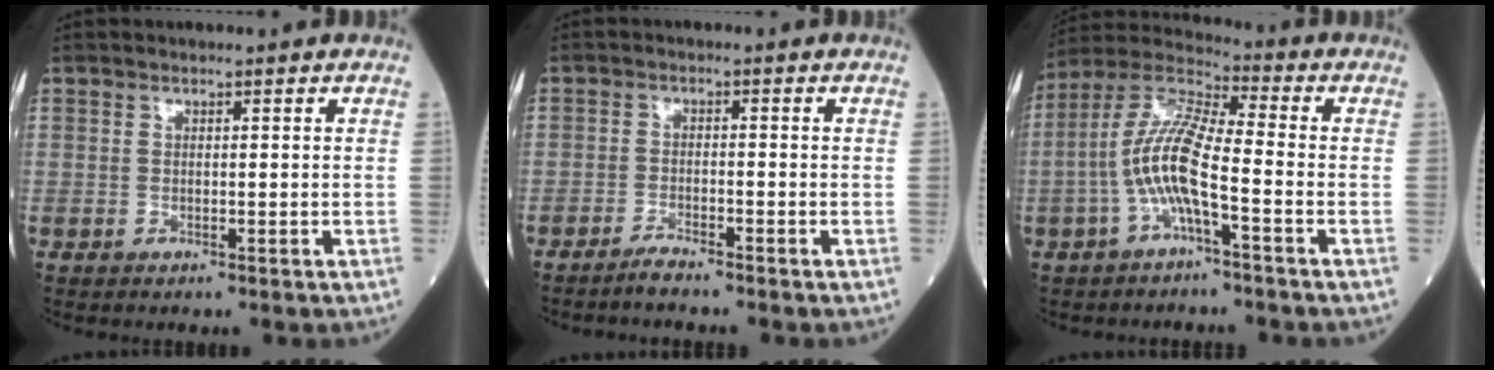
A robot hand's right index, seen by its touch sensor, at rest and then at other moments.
{"total": 2.2, "force": [-2.1, -0.2, 0.7], "torque": [-0.016, -0.006, -0.043]}
{"total": 10.3, "force": [-2.8, 1.3, 9.8], "torque": [-0.209, 0.017, -0.063]}